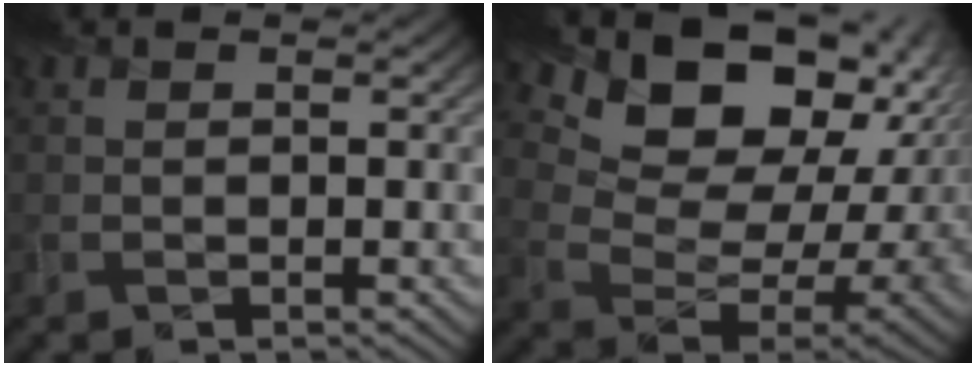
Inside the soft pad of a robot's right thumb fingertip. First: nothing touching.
{"total": 16.5, "force": [9.4, 9.6, 9.6], "torque": [-0.190, 0.016, 0.156]}